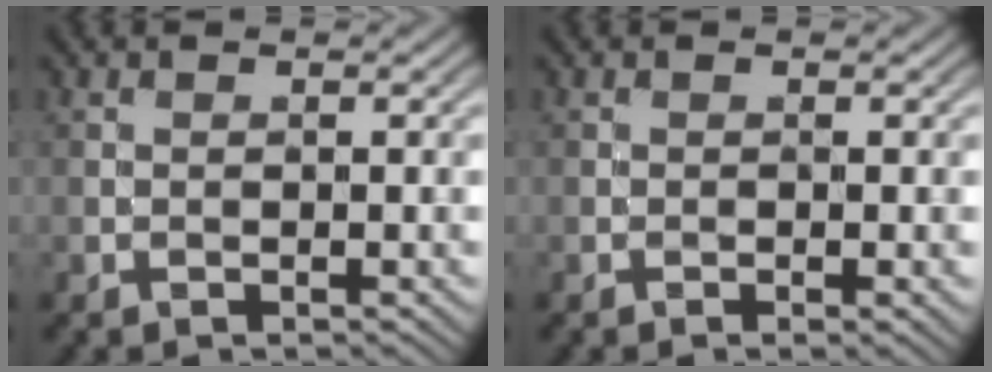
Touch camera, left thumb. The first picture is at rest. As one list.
[{"total": 1.2, "force": [-0.5, 0.3, 1.1], "torque": [-0.019, 0.001, -0.008]}]